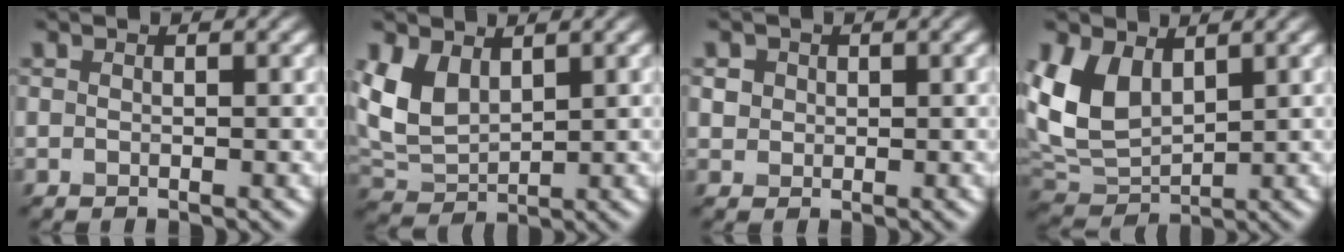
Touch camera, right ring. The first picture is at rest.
{"total": 3.3, "force": [1.5, 2.1, 2.1], "torque": [-0.074, -0.001, 0.057]}
{"total": 0.8, "force": [0.0, 0.3, -0.7], "torque": [-0.003, 0.004, 0.021]}
{"total": 4.8, "force": [1.9, 3.2, 3.0], "torque": [-0.086, -0.005, 0.066]}